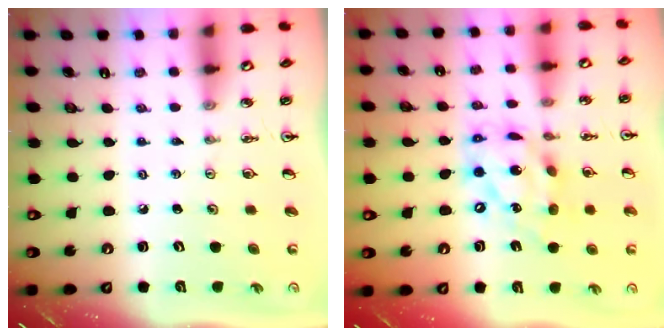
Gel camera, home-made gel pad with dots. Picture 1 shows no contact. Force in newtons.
{"total": 16.2, "press": 16.1, "slide": 1.7}